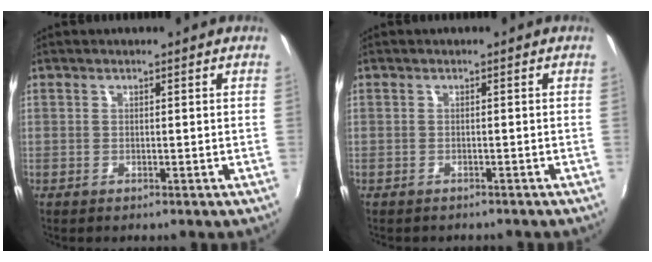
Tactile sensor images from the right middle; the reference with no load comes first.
{"total": 1.3, "force": [-1.2, 0.5, 0.3], "torque": [-0.011, -0.003, -0.014]}